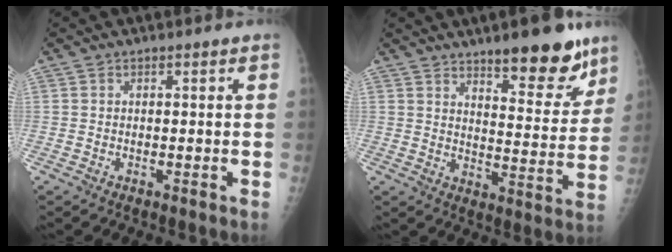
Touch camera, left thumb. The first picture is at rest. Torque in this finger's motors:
{"motor_torque": [2.29, 0.91, 0.80, -0.82, 0.04]}